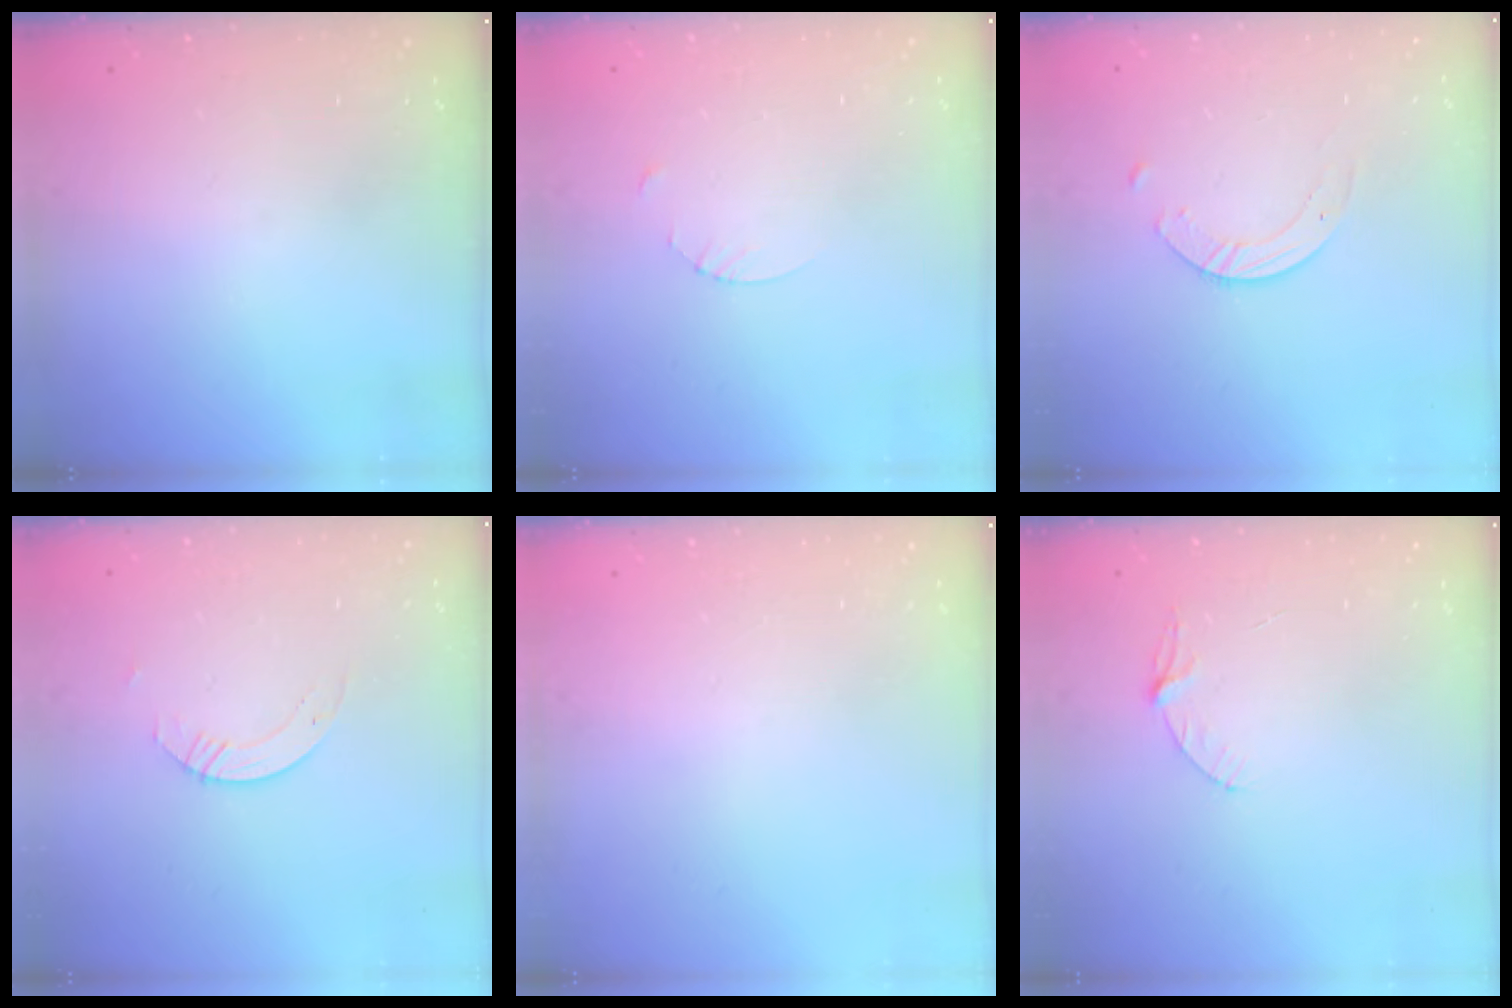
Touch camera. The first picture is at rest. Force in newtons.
{"total": 2.7, "press": 2.7, "slide": 0.3}
{"total": 3.8, "press": 3.8, "slide": 0.4}
{"total": 2.8, "press": 2.8, "slide": 0.2}
{"total": 0.0}
{"total": 4.0, "press": 4.0, "slide": 0.4}